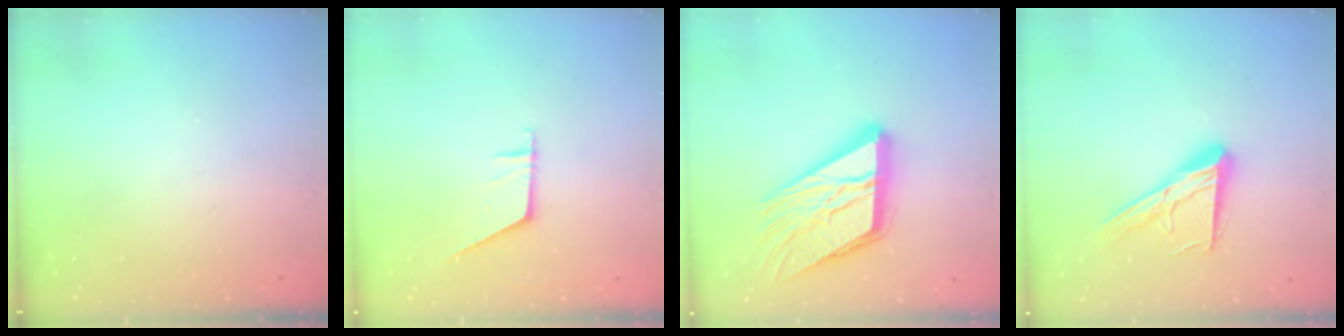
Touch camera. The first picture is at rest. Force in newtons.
{"total": 4.4, "press": 4.4, "slide": 0.5}
{"total": 17.8, "press": 17.7, "slide": 2.1}
{"total": 13.9, "press": 13.8, "slide": 1.3}